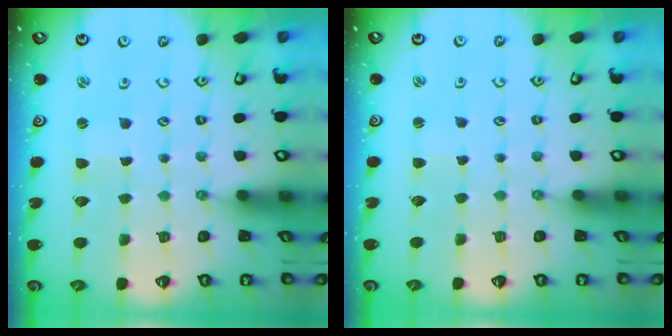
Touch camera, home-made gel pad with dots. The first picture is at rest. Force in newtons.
{"total": 1.5, "press": 1.5, "slide": 0.1}